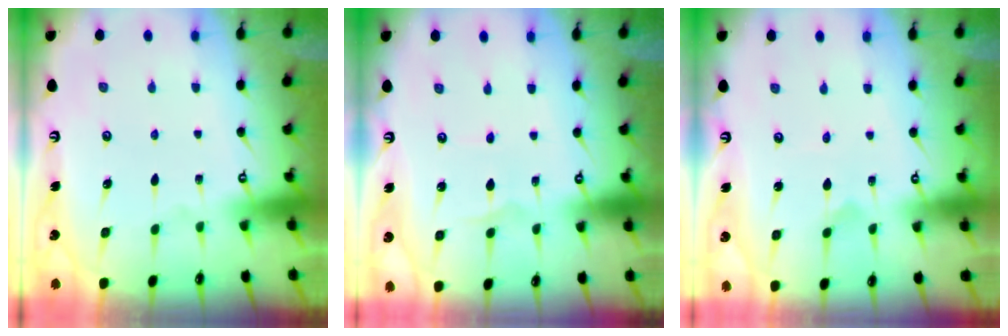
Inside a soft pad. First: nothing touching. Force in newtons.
{"total": 1.1, "press": 1.1, "slide": 0.1}
{"total": 0.0}